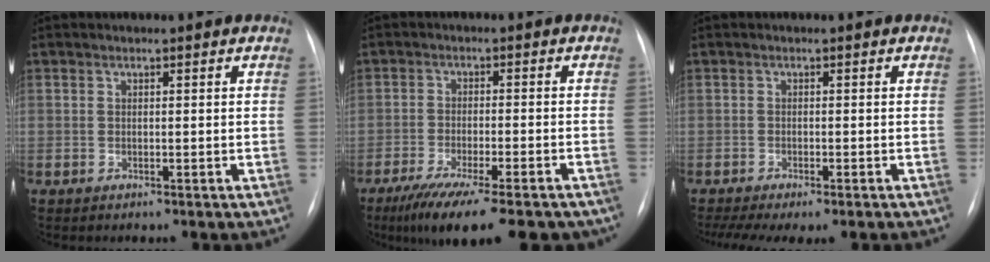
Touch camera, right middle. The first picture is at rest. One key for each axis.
{"total": 17.0, "fx": -13.2, "fy": 3.4, "fz": 10.1, "tx": -0.130, "ty": -0.022, "tz": -0.191}
{"total": 8.5, "fx": -6.4, "fy": 2.1, "fz": 5.1, "tx": -0.085, "ty": -0.007, "tz": -0.093}